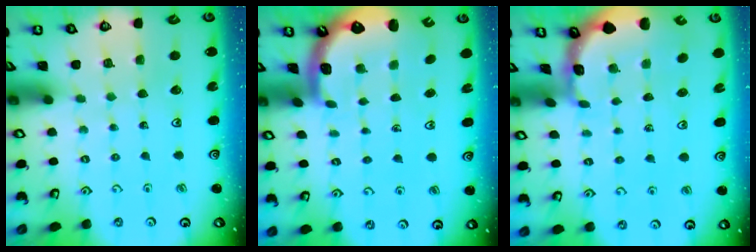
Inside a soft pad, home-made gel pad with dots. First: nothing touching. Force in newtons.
{"total": 1.6, "press": 1.5, "slide": 0.6}
{"total": 1.3, "press": 1.3, "slide": 0.2}